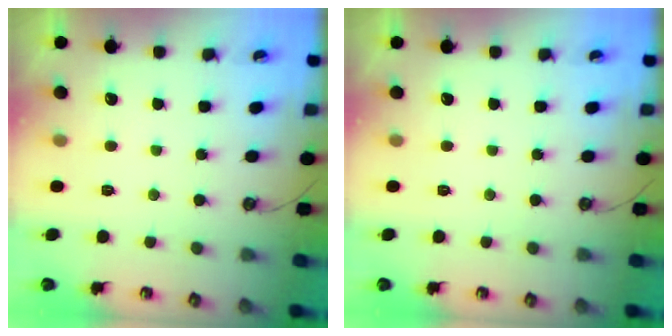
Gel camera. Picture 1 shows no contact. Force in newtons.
{"total": 0.0}